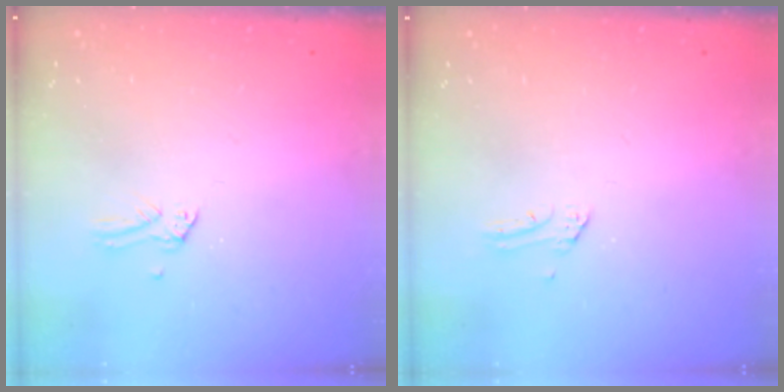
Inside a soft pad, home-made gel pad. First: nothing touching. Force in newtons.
{"total": 1.4, "press": 1.4, "slide": 0.1}